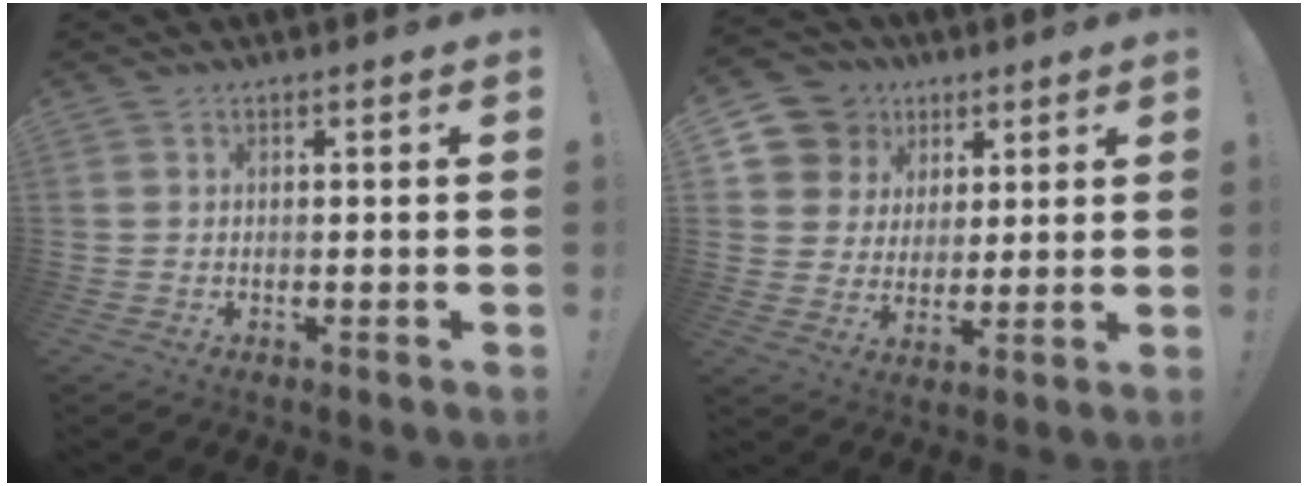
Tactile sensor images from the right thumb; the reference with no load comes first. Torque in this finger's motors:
{"motor_torque": [0.80, 1.32, -0.11, 0.24, 0.03]}